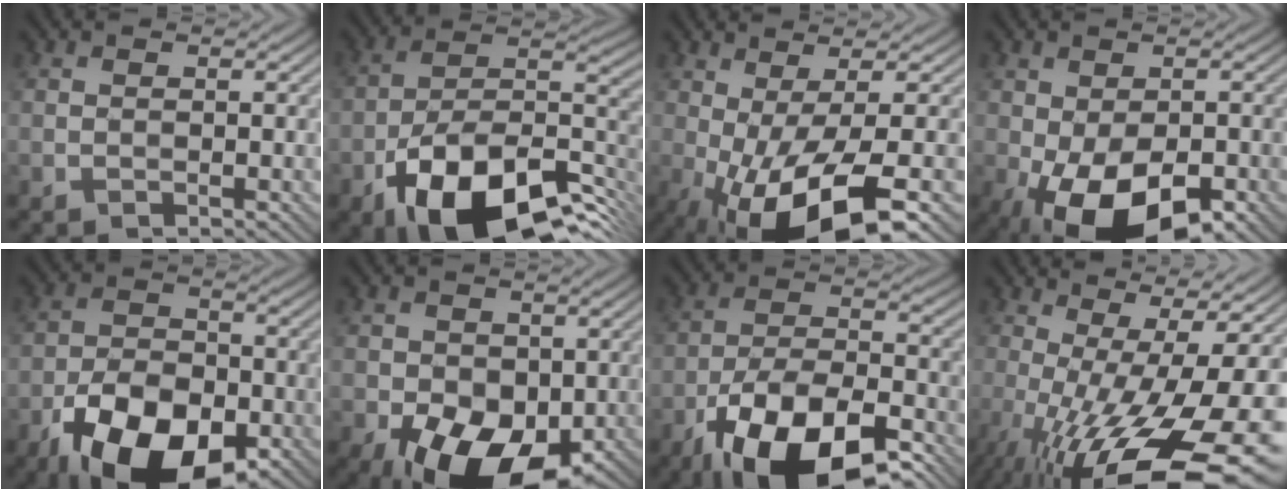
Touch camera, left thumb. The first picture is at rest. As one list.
[{"total": 18.3, "force": [-10.4, 7.9, 12.8], "torque": [-0.219, -0.033, -0.173]}, {"total": 12.9, "force": [-4.8, 4.0, 11.3], "torque": [-0.202, -0.011, -0.069]}, {"total": 12.5, "force": [-5.6, 6.2, 9.2], "torque": [-0.157, -0.032, -0.085]}, {"total": 14.5, "force": [-7.9, 7.6, 9.5], "torque": [-0.184, -0.027, -0.139]}, {"total": 11.0, "force": [-4.0, 7.0, 7.4], "torque": [-0.116, -0.028, -0.064]}, {"total": 16.9, "force": [-10.4, 6.7, 11.4], "torque": [-0.214, -0.017, -0.187]}, {"total": 18.9, "force": [-5.4, 5.8, 17.1], "torque": [-0.272, -0.013, -0.087]}]